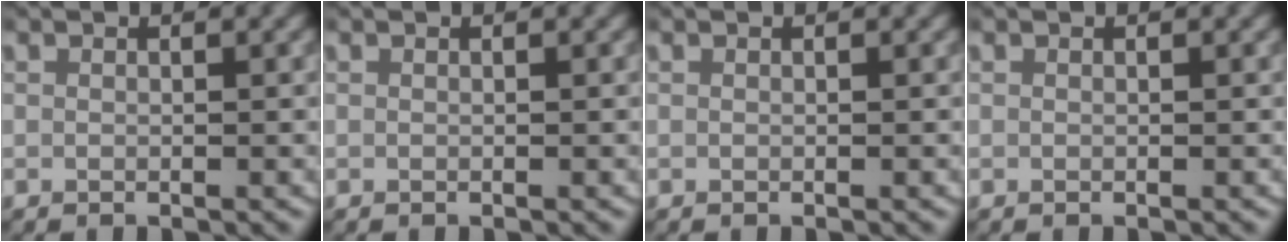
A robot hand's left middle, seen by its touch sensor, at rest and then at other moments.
{"total": 0.0}
{"total": 0.0}
{"total": 0.0}